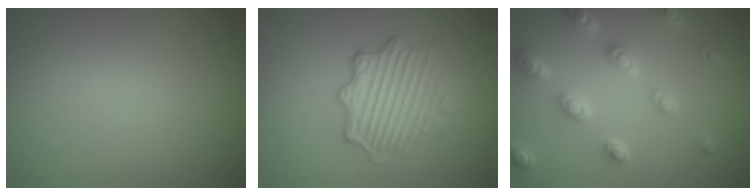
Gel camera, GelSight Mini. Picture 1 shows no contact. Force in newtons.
{"total": 4.7, "press": 3.3, "slide": 3.3}
{"total": 4.9, "press": 3.7, "slide": 3.2}